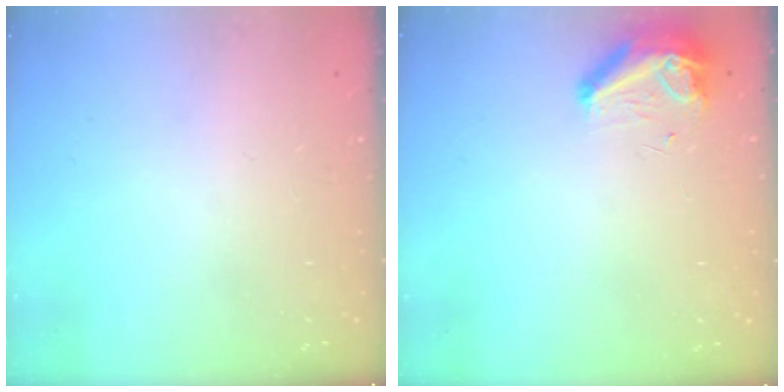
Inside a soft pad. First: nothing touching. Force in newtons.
{"total": 8.4, "press": 8.2, "slide": 1.9}